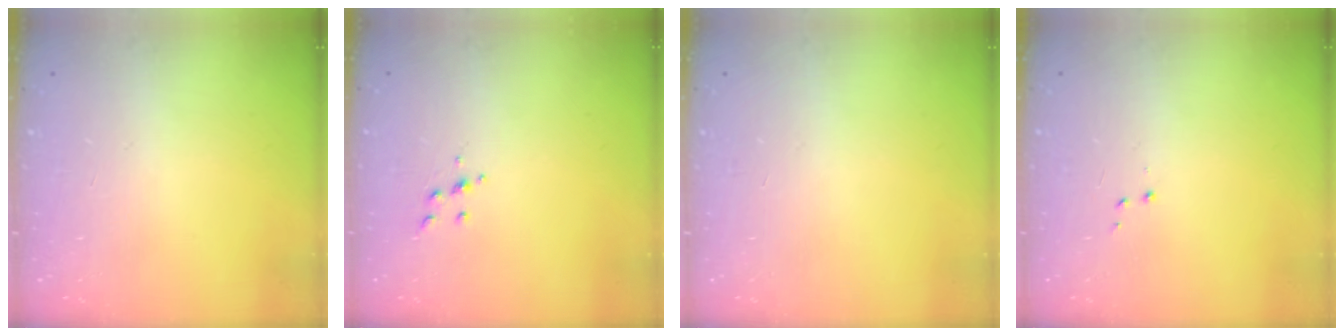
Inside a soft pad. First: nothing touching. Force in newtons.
{"total": 4.0, "press": 3.9, "slide": 0.9}
{"total": 0.0}
{"total": 2.9, "press": 2.8, "slide": 0.7}